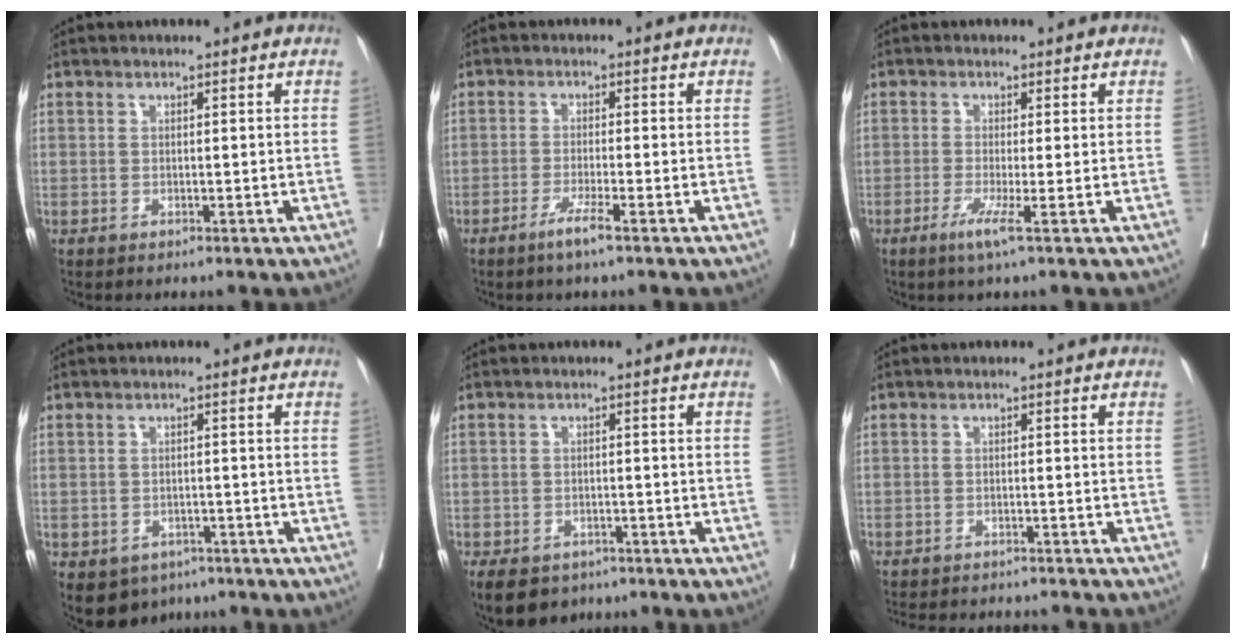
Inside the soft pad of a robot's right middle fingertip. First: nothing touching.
{"total": 3.1, "force": [-1.6, -1.3, 2.3], "torque": [-0.043, -0.008, -0.036]}
{"total": 3.1, "force": [-1.0, -1.5, 2.4], "torque": [-0.046, -0.010, -0.025]}
{"total": 5.5, "force": [-3.6, 4.0, 1.3], "torque": [-0.019, 0.006, -0.045]}
{"total": 9.7, "force": [-6.7, 6.0, 3.6], "torque": [-0.088, -0.016, -0.088]}
{"total": 11.2, "force": [-10.7, 1.3, 3.3], "torque": [-0.055, -0.001, -0.135]}